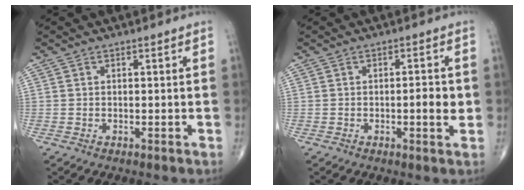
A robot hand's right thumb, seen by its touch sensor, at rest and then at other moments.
{"total": 3.6, "force": [-0.4, 1.0, 3.4], "torque": [-0.045, 0.001, -0.007]}